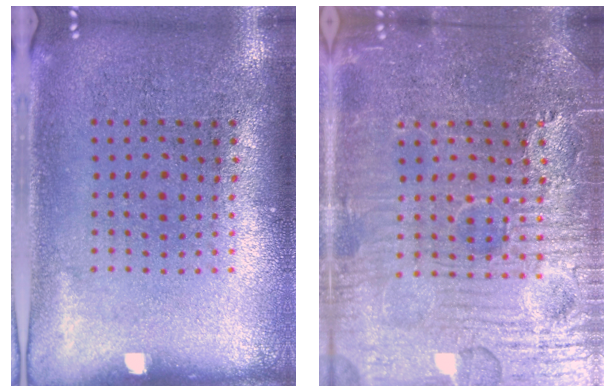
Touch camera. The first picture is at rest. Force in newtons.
{"total": 4.9, "press": 4.9, "slide": 0.4}